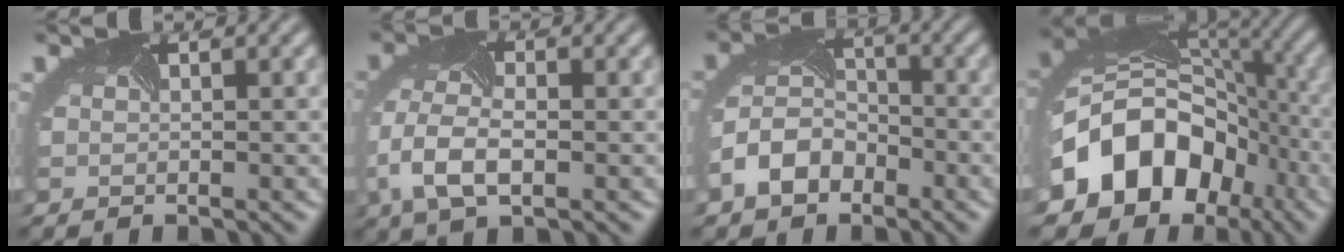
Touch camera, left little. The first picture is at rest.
{"total": 4.9, "force": [-1.3, 2.9, 3.7], "torque": [-0.101, 0.004, -0.030]}
{"total": 4.3, "force": [-2.4, 3.1, 1.7], "torque": [-0.041, 0.005, -0.057]}
{"total": 11.9, "force": [-4.3, 9.6, 5.6], "torque": [-0.120, -0.007, -0.081]}